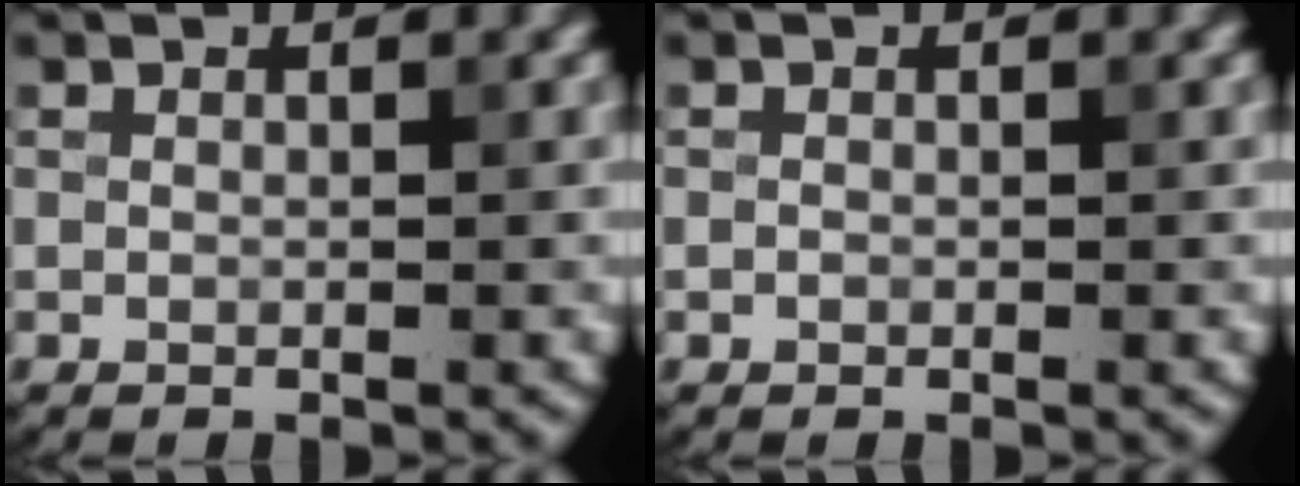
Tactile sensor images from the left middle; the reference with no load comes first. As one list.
[{"total": 0.0}]